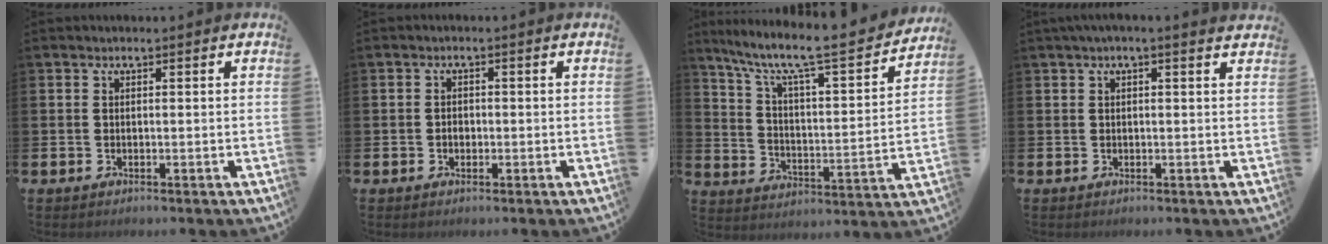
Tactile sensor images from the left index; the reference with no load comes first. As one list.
[{"total": 1.3, "force": [-0.3, 1.0, 0.9], "torque": [-0.013, 0.004, -0.009]}, {"total": 8.4, "force": [7.3, 1.0, 4.1], "torque": [-0.106, -0.064, 0.115]}, {"total": 1.0, "force": [0.5, -0.2, 0.8], "torque": [-0.010, -0.001, 0.007]}]